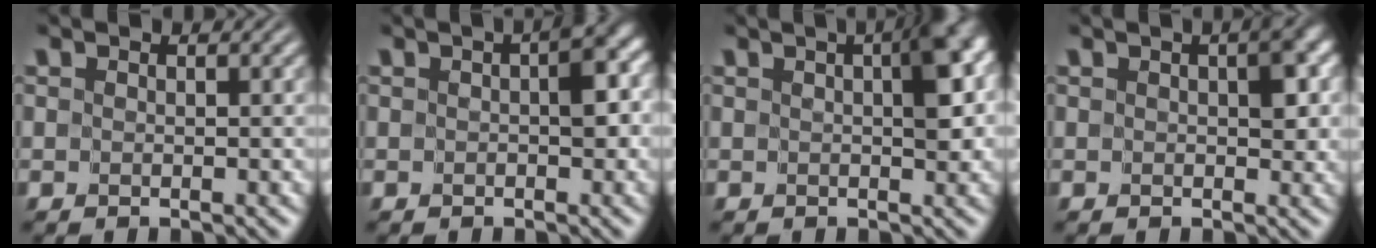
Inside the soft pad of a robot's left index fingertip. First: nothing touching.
{"total": 2.9, "force": [0.0, 1.4, 2.5], "torque": [-0.029, 0.007, -0.005]}
{"total": 4.4, "force": [0.9, 1.6, 4.0], "torque": [-0.046, 0.011, 0.009]}
{"total": 2.7, "force": [0.3, 1.4, 2.3], "torque": [-0.023, 0.005, 0.002]}